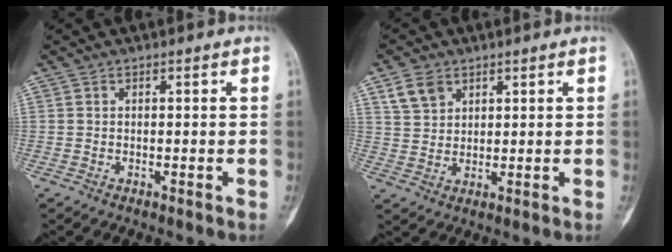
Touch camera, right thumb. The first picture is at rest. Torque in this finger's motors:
{"motor_torque": [0.54, 0.65, 0.08, -0.03, 0.00]}